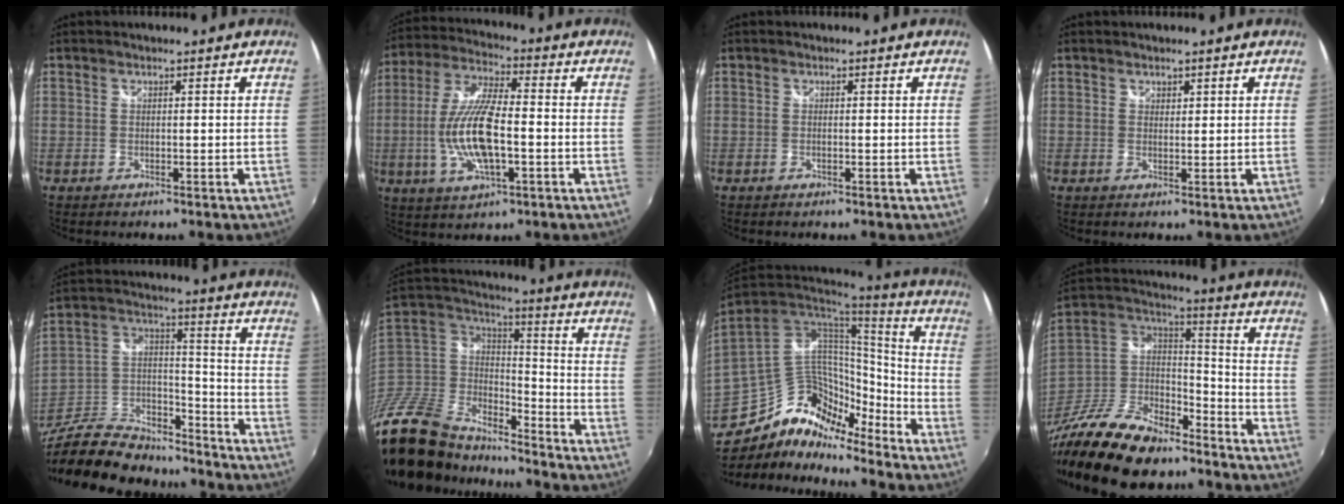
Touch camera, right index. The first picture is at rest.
{"total": 13.5, "force": [-2.5, 4.4, 12.5], "torque": [-0.254, 0.001, -0.043]}
{"total": 0.0}
{"total": 1.0, "force": [0.7, 0.7, 0.1], "torque": [0.001, 0.002, 0.011]}
{"total": 24.0, "force": [-18.4, 10.9, 10.9], "torque": [-0.251, 0.026, -0.295]}
{"total": 23.9, "force": [-17.4, 12.5, 10.5], "torque": [-0.255, 0.012, -0.307]}
{"total": 17.4, "force": [-12.7, 9.7, 6.8], "torque": [-0.157, 0.016, -0.230]}
{"total": 26.8, "force": [-19.2, 12.3, 14.0], "torque": [-0.310, 0.005, -0.322]}